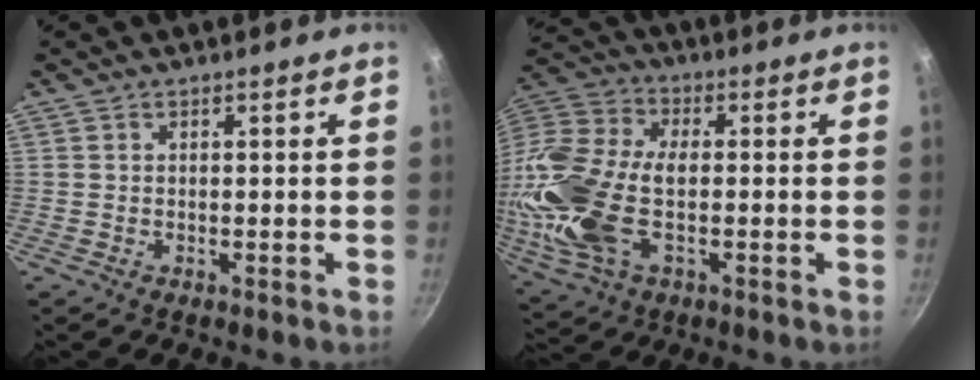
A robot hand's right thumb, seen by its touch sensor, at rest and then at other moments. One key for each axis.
{"total": 21.2, "fx": -2.3, "fy": 12.3, "fz": 17.0, "tx": -0.366, "ty": 0.021, "tz": -0.051}